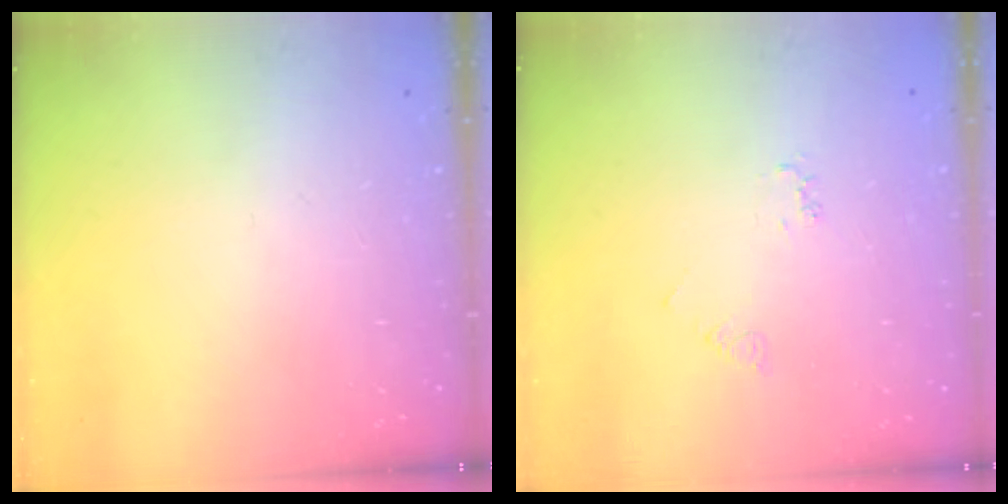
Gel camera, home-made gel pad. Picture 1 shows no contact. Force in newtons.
{"total": 2.3, "press": 2.3, "slide": 0.4}